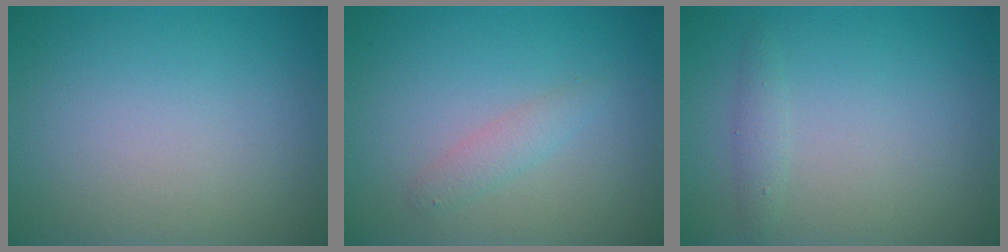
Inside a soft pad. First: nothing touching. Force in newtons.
{"total": 1.5, "press": 1.5, "slide": 0.0}
{"total": 1.1, "press": 1.1, "slide": 0.0}